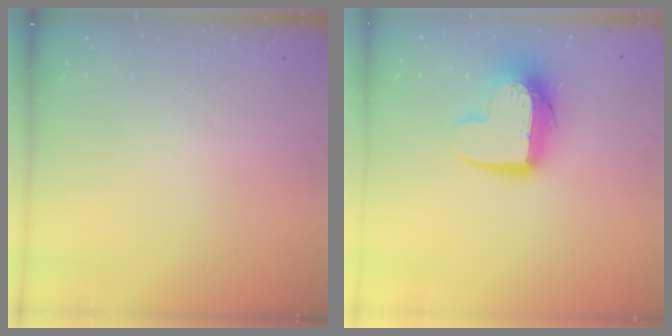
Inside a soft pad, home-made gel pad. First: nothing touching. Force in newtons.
{"total": 12.3, "press": 12.3, "slide": 0.9}